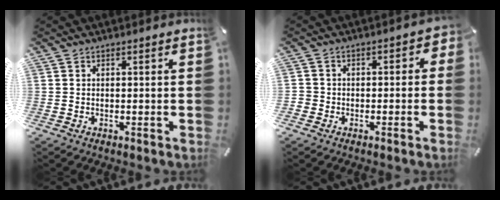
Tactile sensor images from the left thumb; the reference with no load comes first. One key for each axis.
{"total": 3.8, "fx": -2.1, "fy": 2.9, "fz": 1.2, "tx": -0.019, "ty": 0.018, "tz": -0.042}